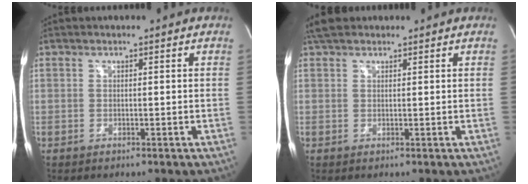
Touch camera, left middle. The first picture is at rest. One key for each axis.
{"total": 3.3, "fx": 2.7, "fy": 1.5, "fz": 1.1, "tx": -0.023, "ty": 0.024, "tz": 0.047}